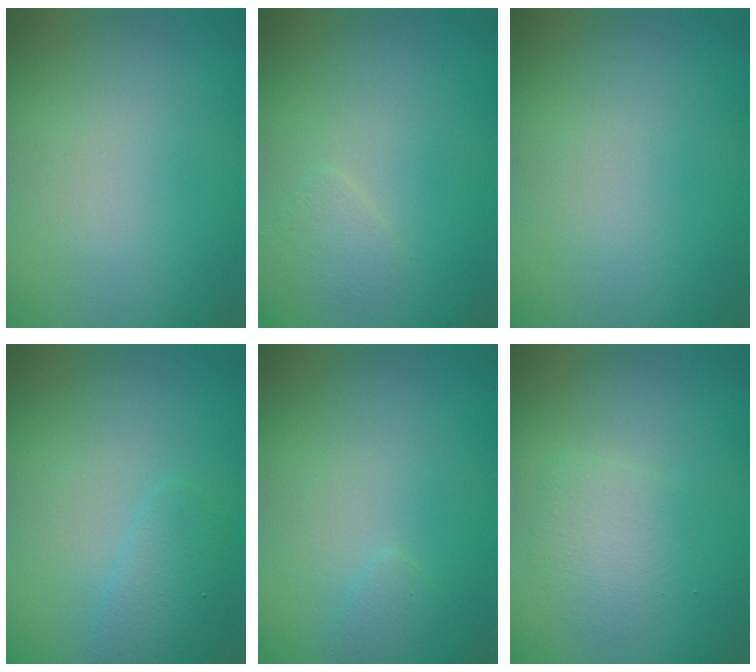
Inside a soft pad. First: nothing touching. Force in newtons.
{"total": 1.0, "press": 1.0, "slide": 0.0}
{"total": 0.0}
{"total": 1.6, "press": 1.6, "slide": 0.0}
{"total": 0.7, "press": 0.7, "slide": 0.1}
{"total": 1.9, "press": 1.9, "slide": 0.1}